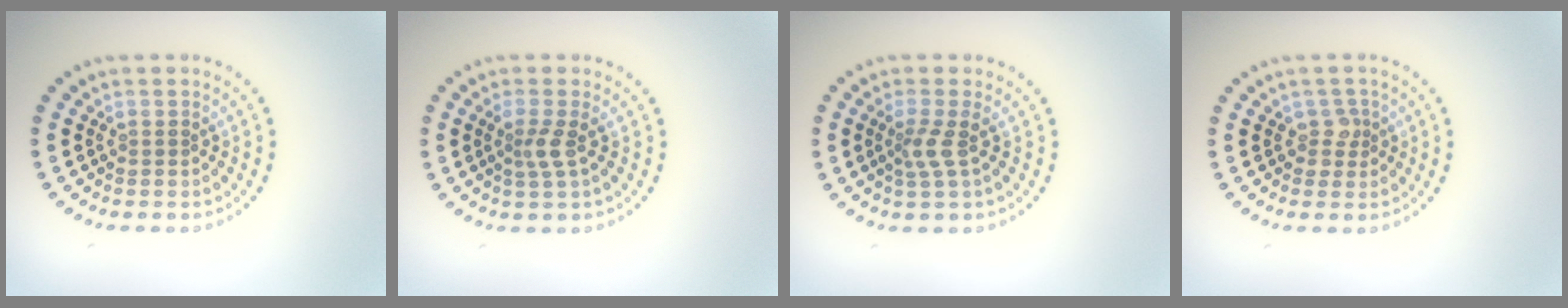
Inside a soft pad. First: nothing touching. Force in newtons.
{"total": 1.9, "press": 1.4, "slide": 1.3}
{"total": 1.9, "press": 1.4, "slide": 1.3}
{"total": 1.5, "press": 1.2, "slide": 0.9}